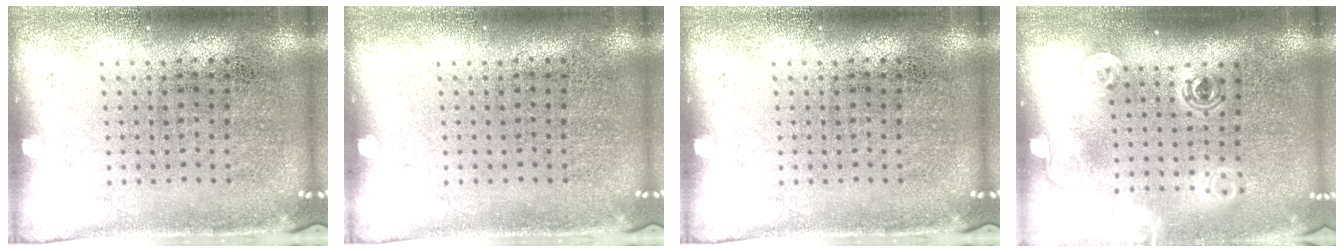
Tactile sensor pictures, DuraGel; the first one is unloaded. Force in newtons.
{"total": 0.0}
{"total": 0.0}
{"total": 1.9, "press": 1.4, "slide": 1.2}